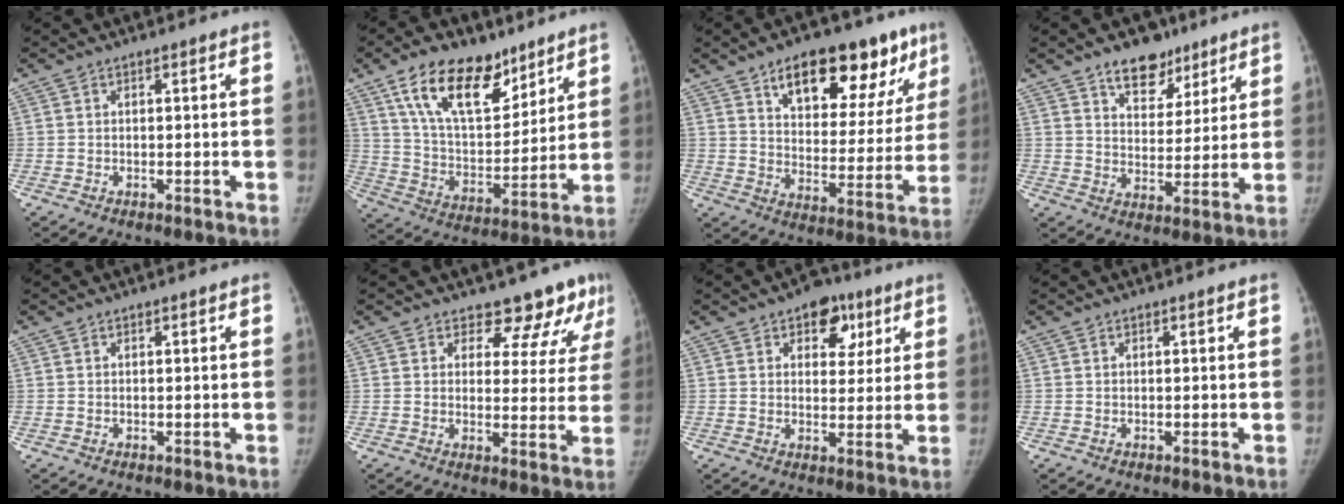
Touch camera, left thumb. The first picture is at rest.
{"total": 18.7, "force": [11.8, 9.6, 11.0], "torque": [-0.145, -0.057, 0.212]}
{"total": 22.0, "force": [12.7, 10.6, 14.5], "torque": [-0.149, -0.030, 0.187]}
{"total": 10.0, "force": [7.0, 5.9, 4.1], "torque": [-0.026, -0.040, 0.113]}
{"total": 0.0}
{"total": 9.9, "force": [8.4, 4.8, 2.1], "torque": [0.026, -0.053, 0.081]}
{"total": 8.5, "force": [4.4, 5.6, 4.7], "torque": [-0.020, -0.013, 0.057]}
{"total": 0.0}